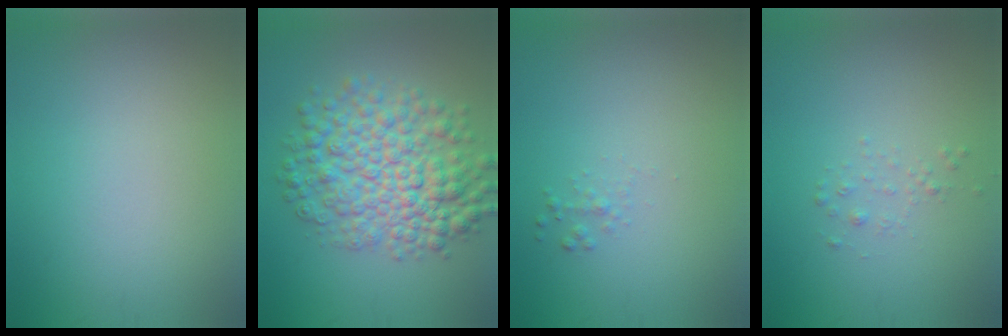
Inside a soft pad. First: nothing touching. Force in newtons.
{"total": 8.1, "press": 8.1, "slide": 0.2}
{"total": 0.6, "press": 0.6, "slide": 0.0}
{"total": 0.8, "press": 0.8, "slide": 0.1}